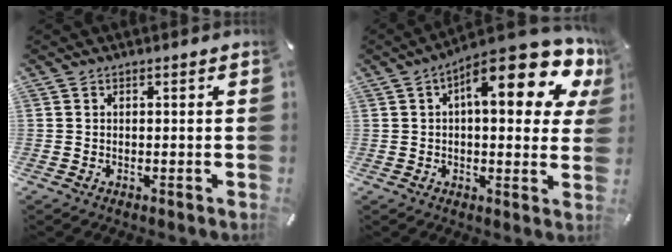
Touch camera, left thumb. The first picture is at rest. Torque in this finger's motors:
{"motor_torque": [2.01, 2.07, 1.54, -1.23, 0.43]}